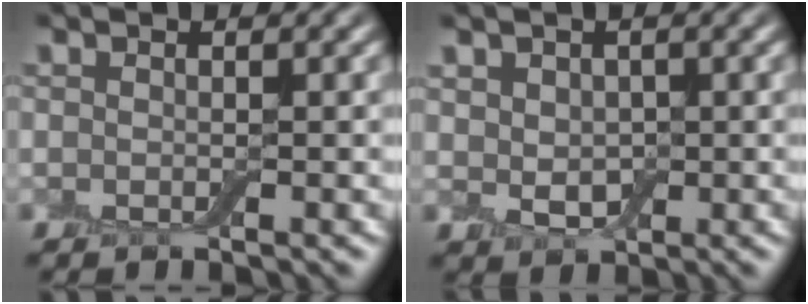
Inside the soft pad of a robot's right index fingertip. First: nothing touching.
{"total": 2.5, "force": [0.5, 1.9, 1.6], "torque": [-0.030, -0.003, 0.013]}